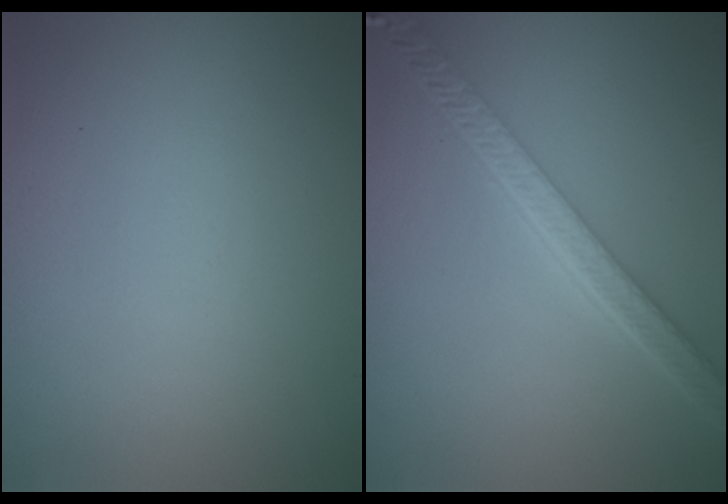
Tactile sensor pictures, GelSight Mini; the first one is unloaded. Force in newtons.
{"total": 5.2, "press": 4.0, "slide": 3.3}